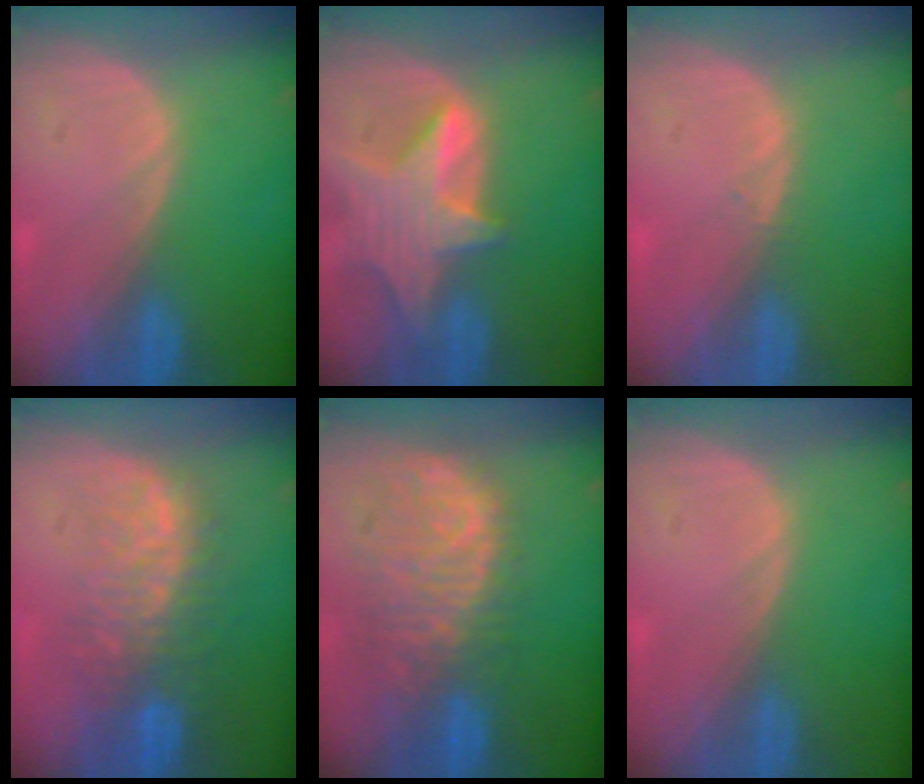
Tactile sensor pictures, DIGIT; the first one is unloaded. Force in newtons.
{"total": 8.4, "press": 7.6, "slide": 3.6}
{"total": 0.6, "press": 0.5, "slide": 0.4}
{"total": 10.0, "press": 8.6, "slide": 5.2}
{"total": 11.3, "press": 9.7, "slide": 5.7}
{"total": 0.0}